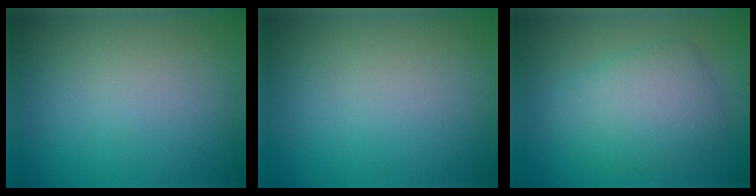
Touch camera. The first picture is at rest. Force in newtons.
{"total": 0.0}
{"total": 4.8, "press": 4.8, "slide": 0.2}